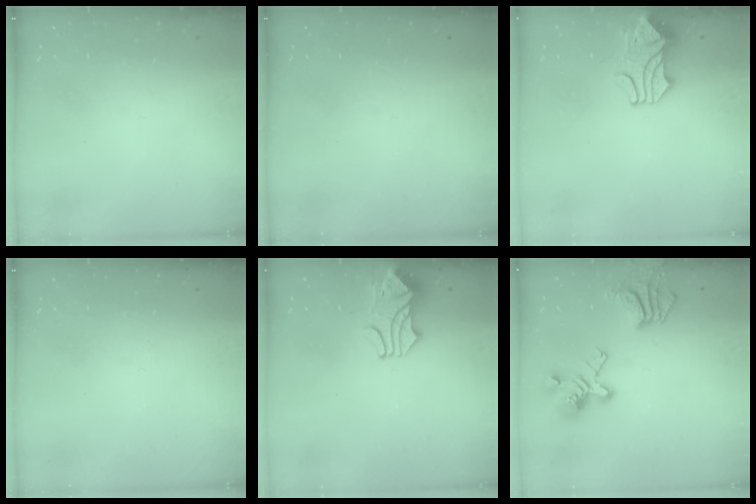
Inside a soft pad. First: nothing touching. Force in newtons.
{"total": 0.0}
{"total": 2.4, "press": 2.1, "slide": 1.1}
{"total": 0.0}
{"total": 2.0, "press": 1.8, "slide": 0.8}
{"total": 10.8, "press": 10.4, "slide": 2.6}